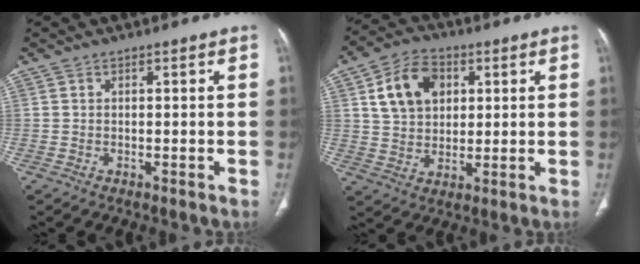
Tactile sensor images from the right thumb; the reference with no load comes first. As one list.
[{"total": 11.4, "force": [3.7, 8.3, 7.0], "torque": [-0.100, 0.001, 0.066]}]